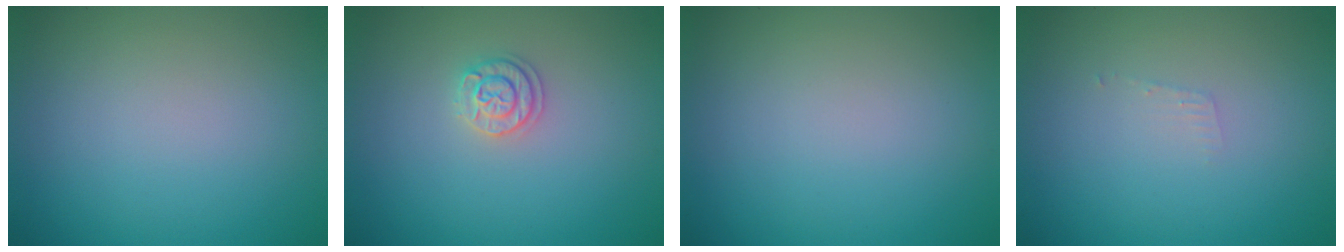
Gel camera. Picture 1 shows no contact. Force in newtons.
{"total": 1.8, "press": 1.7, "slide": 0.3}
{"total": 0.0}
{"total": 0.7, "press": 0.7, "slide": 0.1}